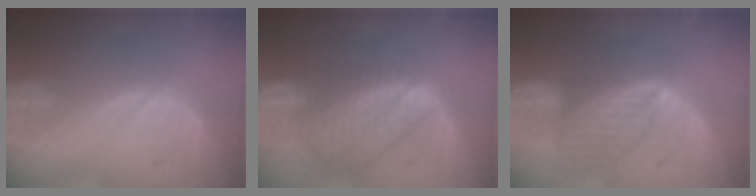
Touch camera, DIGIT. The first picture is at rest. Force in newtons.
{"total": 9.0, "press": 7.7, "slide": 4.6}
{"total": 5.9, "press": 5.7, "slide": 1.5}